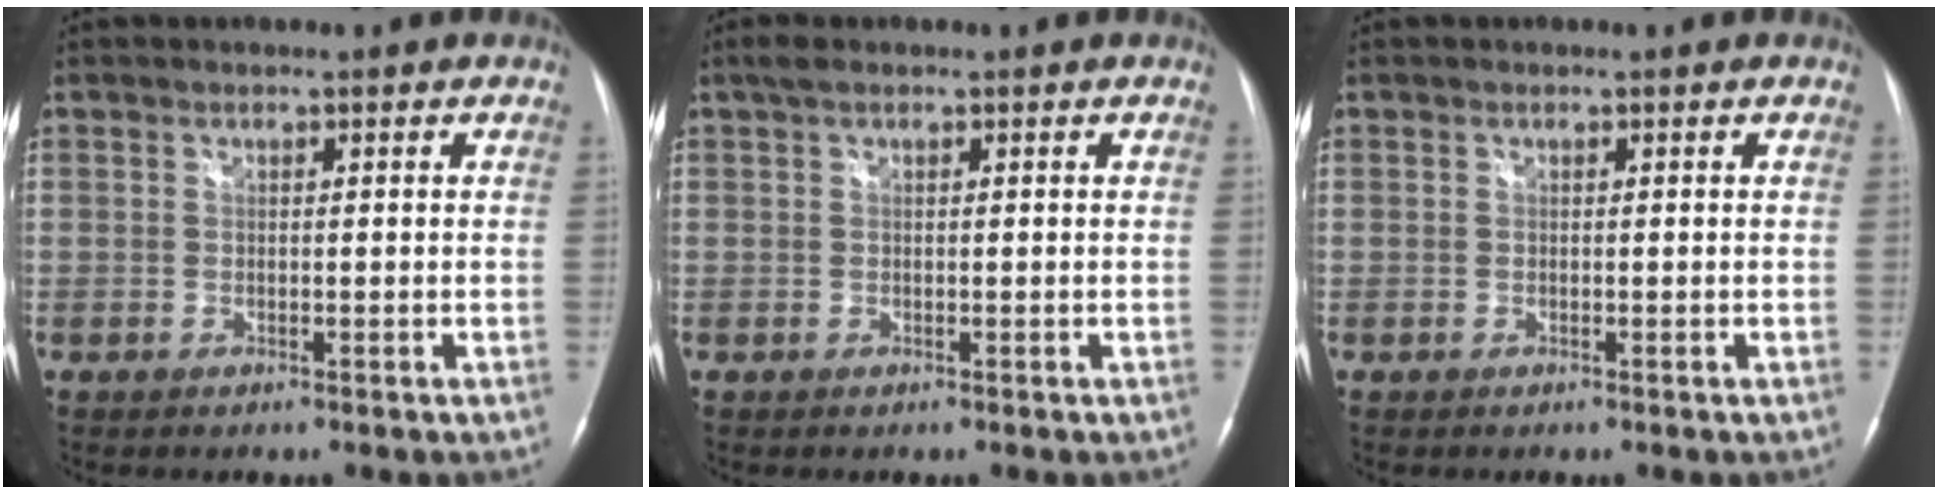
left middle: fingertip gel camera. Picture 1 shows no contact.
{"total": 1.5, "force": [1.0, 0.4, 1.0], "torque": [-0.026, 0.019, 0.019]}
{"total": 0.0}